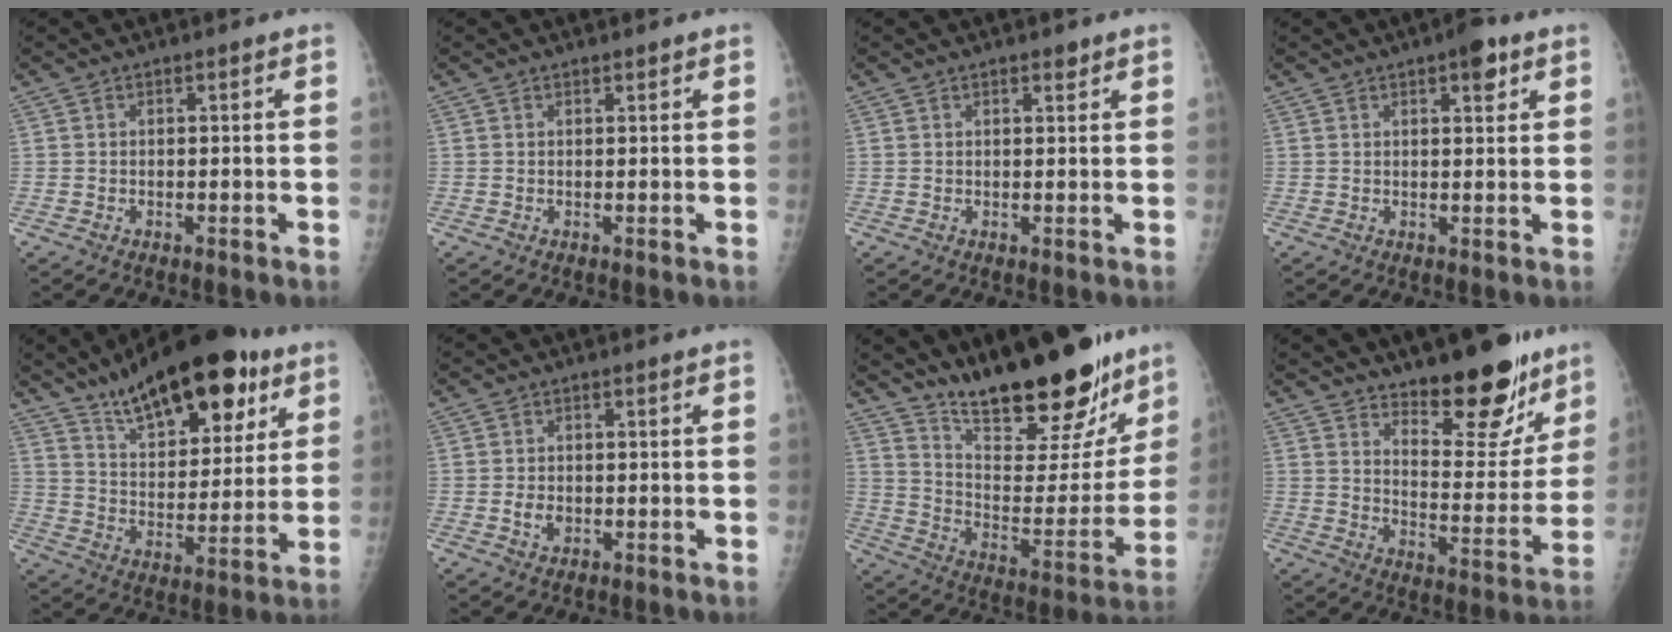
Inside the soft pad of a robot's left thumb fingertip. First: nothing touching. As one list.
[{"total": 0.5, "force": [0.5, 0.1, 0.2], "torque": [-0.005, -0.003, 0.008]}, {"total": 1.6, "force": [1.1, 0.6, 0.9], "torque": [-0.006, -0.006, 0.015]}, {"total": 4.4, "force": [2.4, 1.6, 3.3], "torque": [-0.034, -0.008, 0.029]}, {"total": 22.4, "force": [14.1, 9.2, 14.8], "torque": [-0.189, -0.048, 0.228]}, {"total": 2.2, "force": [-0.4, 1.7, 1.5], "torque": [-0.022, 0.001, -0.004]}, {"total": 26.1, "force": [19.8, 8.3, 14.8], "torque": [-0.182, -0.106, 0.304]}, {"total": 17.1, "force": [12.4, 6.3, 10.1], "torque": [-0.082, -0.104, 0.185]}]